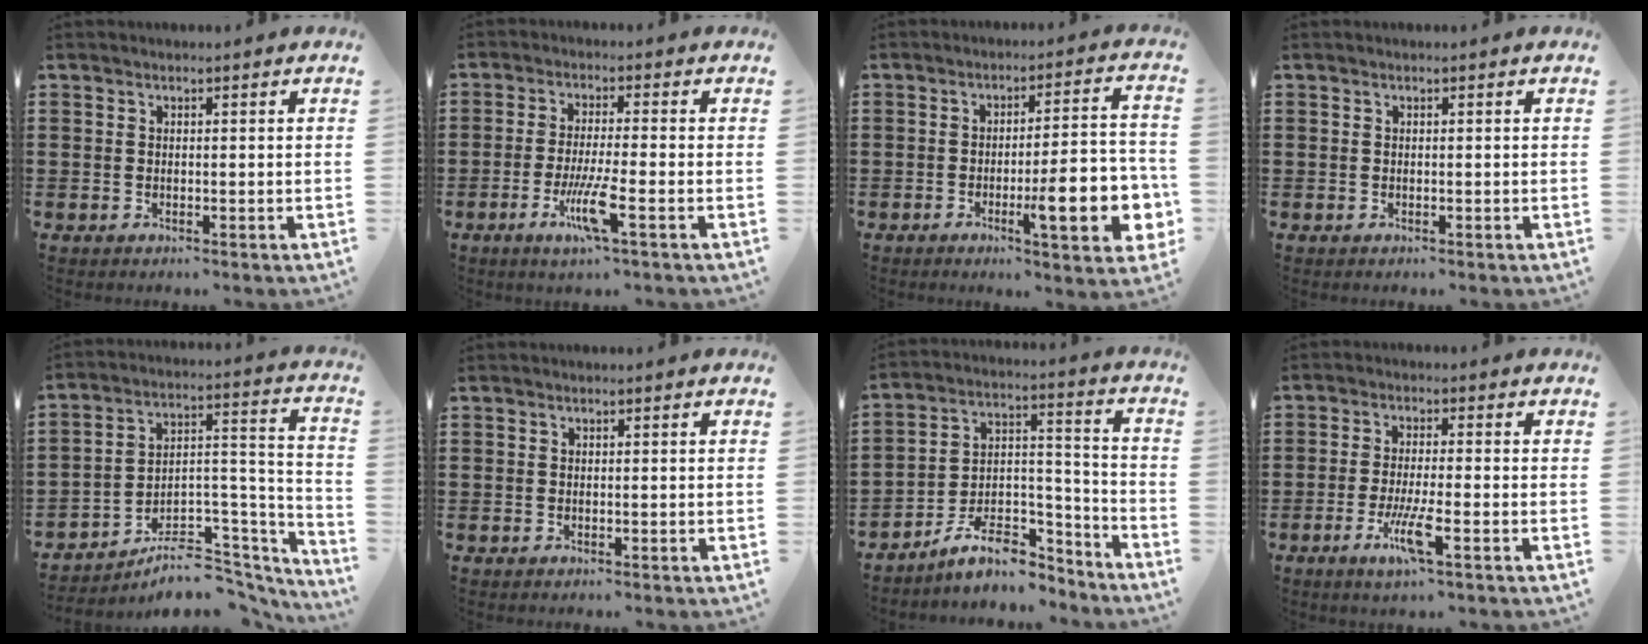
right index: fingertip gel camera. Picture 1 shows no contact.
{"total": 6.7, "force": [-2.9, 0.4, 6.0], "torque": [-0.123, -0.018, -0.056]}
{"total": 12.0, "force": [-3.6, 2.8, 11.1], "torque": [-0.167, -0.005, -0.059]}
{"total": 0.0}
{"total": 6.9, "force": [-5.2, 3.6, 2.7], "torque": [-0.041, 0.012, -0.093]}
{"total": 0.0}
{"total": 9.2, "force": [-7.6, 3.7, 3.8], "torque": [-0.061, 0.025, -0.141]}
{"total": 5.8, "force": [-2.6, 0.5, 5.1], "torque": [-0.103, -0.016, -0.048]}